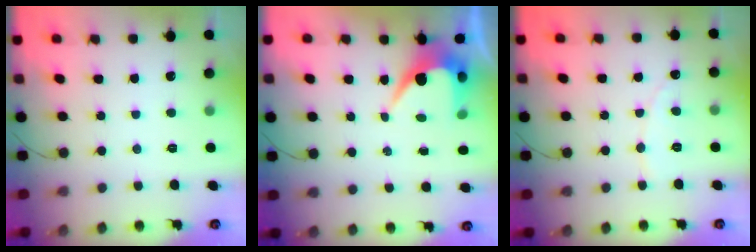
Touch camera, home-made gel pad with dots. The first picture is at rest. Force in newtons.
{"total": 6.8, "press": 6.8, "slide": 0.5}
{"total": 2.9, "press": 2.9, "slide": 0.3}